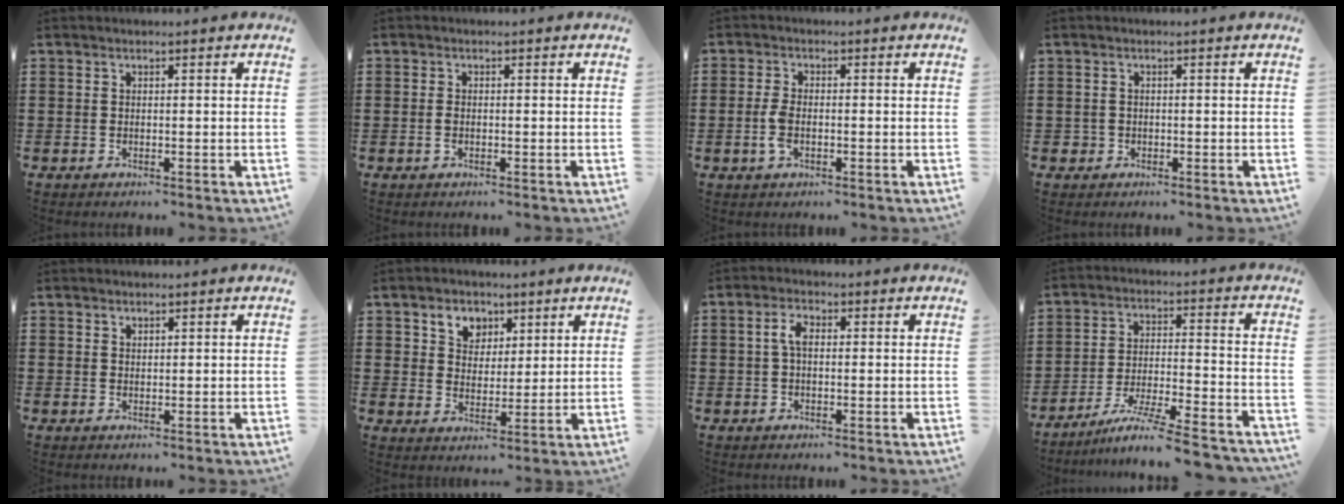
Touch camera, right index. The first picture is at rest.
{"total": 1.0, "force": [-0.3, 0.4, 0.9], "torque": [-0.027, -0.006, -0.007]}
{"total": 3.4, "force": [-0.8, 1.4, 3.0], "torque": [-0.077, -0.007, -0.020]}
{"total": 0.9, "force": [-0.4, 0.8, 0.1], "torque": [-0.004, 0.004, -0.010]}
{"total": 1.0, "force": [0.8, 0.4, 0.1], "torque": [-0.002, 0.001, 0.016]}
{"total": 4.7, "force": [2.7, 3.6, 1.1], "torque": [-0.032, 0.011, 0.048]}
{"total": 3.1, "force": [0.2, 1.5, 2.7], "torque": [-0.062, 0.006, -0.001]}
{"total": 8.6, "force": [-7.3, -0.2, 4.6], "torque": [-0.087, -0.006, -0.144]}